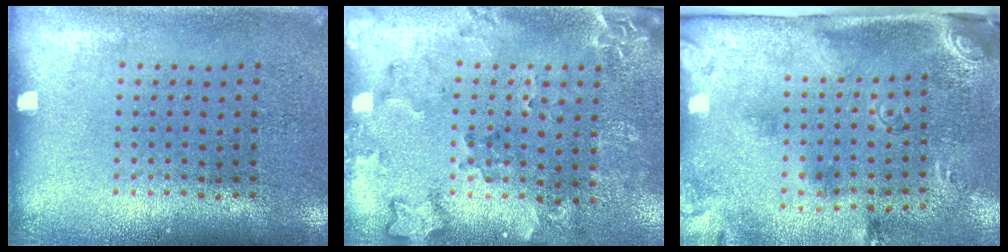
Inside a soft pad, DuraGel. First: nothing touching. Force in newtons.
{"total": 1.8, "press": 1.5, "slide": 0.9}
{"total": 2.9, "press": 1.9, "slide": 2.2}